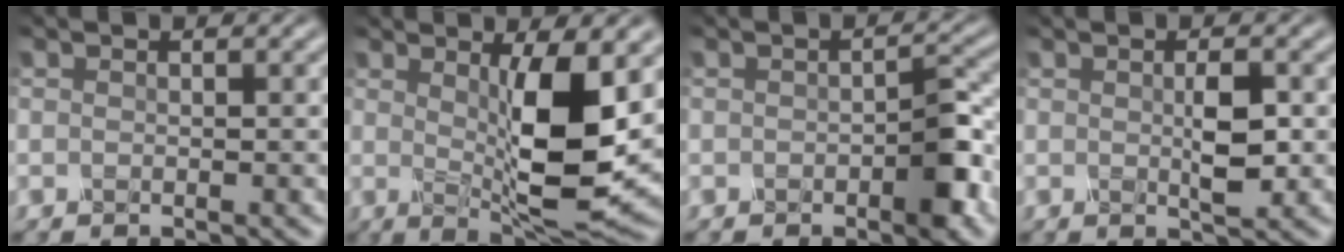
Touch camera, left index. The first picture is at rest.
{"total": 7.8, "force": [0.7, 1.6, 7.6], "torque": [-0.122, -0.012, 0.024]}
{"total": 3.8, "force": [-1.6, 0.9, 3.3], "torque": [-0.052, 0.005, -0.028]}
{"total": 2.3, "force": [0.2, 0.3, 2.3], "torque": [-0.046, 0.001, 0.008]}